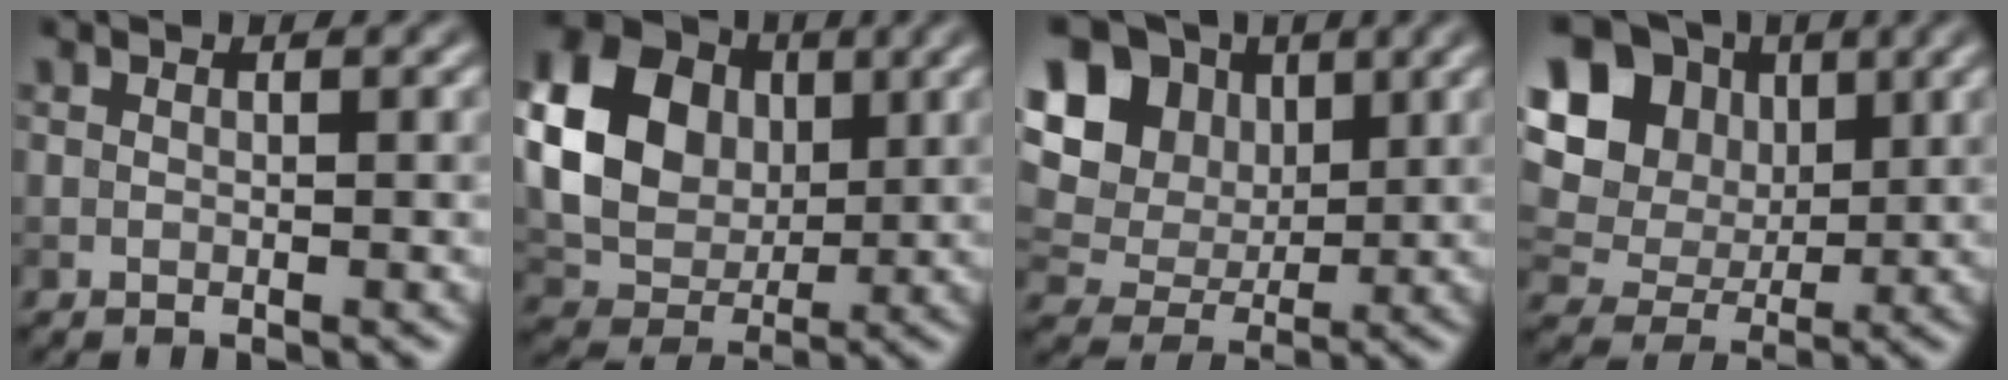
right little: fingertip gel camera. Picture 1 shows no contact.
{"total": 14.1, "force": [2.9, 11.4, 7.7], "torque": [-0.187, 0.028, 0.043]}
{"total": 11.9, "force": [4.1, 9.2, 6.2], "torque": [-0.147, 0.044, 0.065]}
{"total": 13.1, "force": [4.2, 10.5, 6.6], "torque": [-0.157, 0.043, 0.065]}